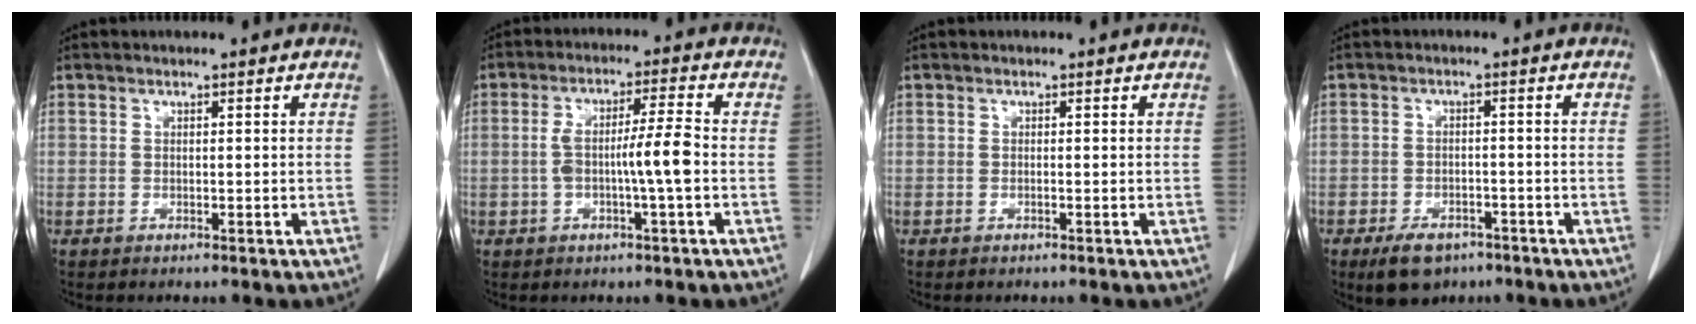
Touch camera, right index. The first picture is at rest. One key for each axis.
{"total": 6.5, "fx": -1.2, "fy": -0.2, "fz": 6.4, "tx": -0.122, "ty": 0.013, "tz": -0.020}
{"total": 0.0}
{"total": 5.9, "fx": -4.1, "fy": 3.2, "fz": 2.8, "tx": -0.049, "ty": -0.002, "tz": -0.059}